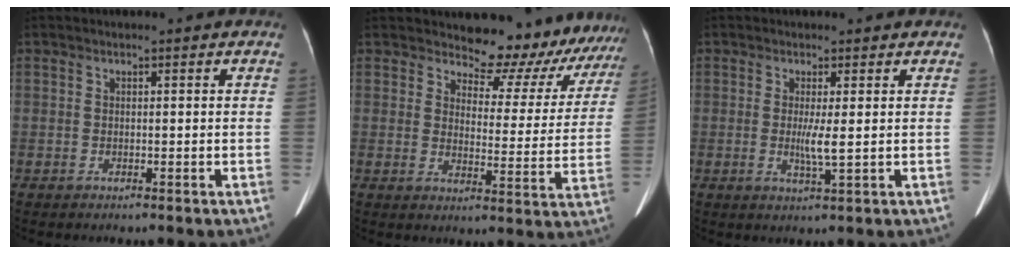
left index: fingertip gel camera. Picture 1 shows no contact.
{"total": 13.6, "force": [12.9, 4.1, 1.5], "torque": [0.006, -0.052, 0.133]}
{"total": 2.7, "force": [-0.3, -0.2, 2.7], "torque": [-0.059, -0.006, 0.002]}